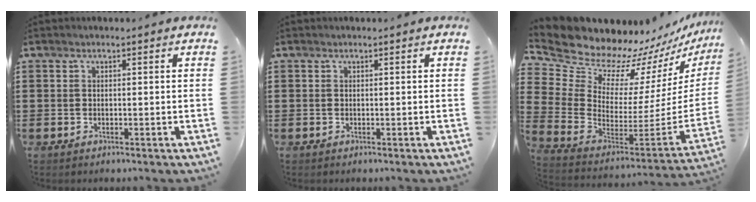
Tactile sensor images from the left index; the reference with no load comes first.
{"total": 0.0}
{"total": 9.9, "force": [9.0, 4.0, 0.9], "torque": [-0.084, -0.084, 0.160]}